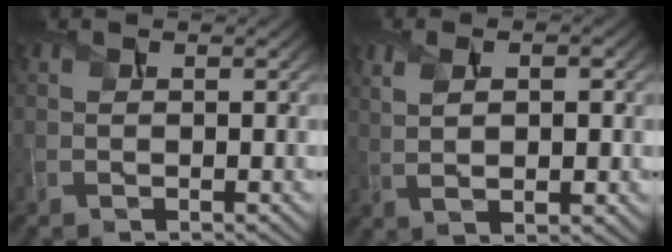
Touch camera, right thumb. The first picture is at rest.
{"total": 4.8, "force": [1.0, 1.6, 4.4], "torque": [-0.079, -0.004, 0.018]}